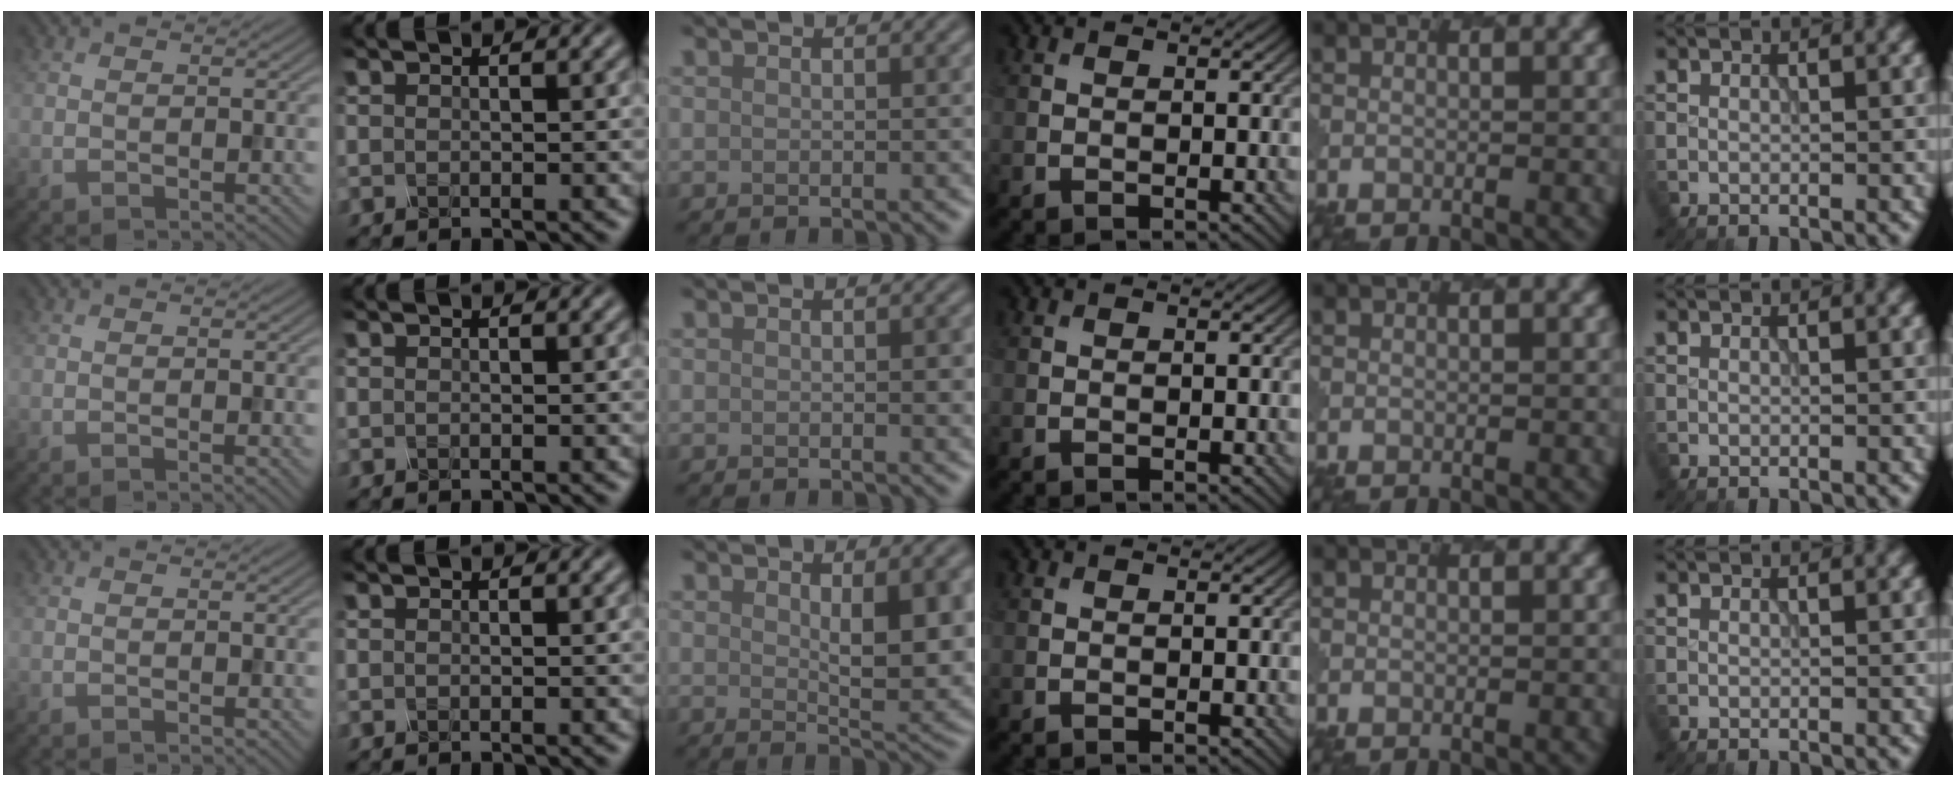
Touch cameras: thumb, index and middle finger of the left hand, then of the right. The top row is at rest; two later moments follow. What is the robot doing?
{"motion": "unscrew", "object": "spray bottle"}